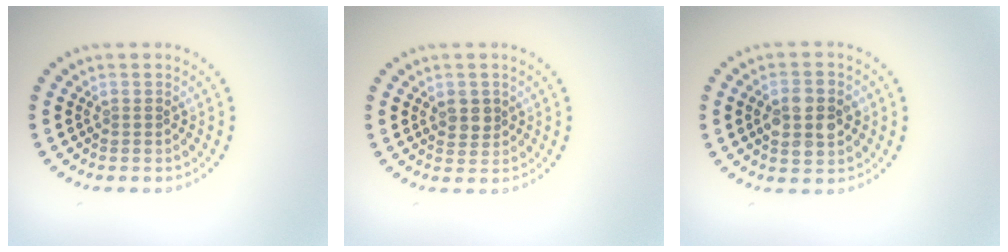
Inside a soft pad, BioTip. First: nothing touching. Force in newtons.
{"total": 1.8, "press": 1.8, "slide": 0.4}
{"total": 4.4, "press": 4.4, "slide": 0.1}